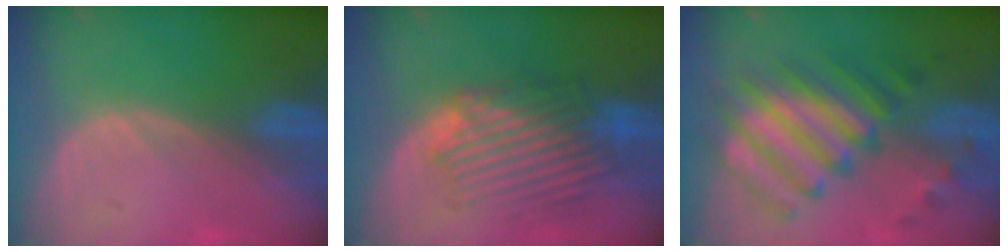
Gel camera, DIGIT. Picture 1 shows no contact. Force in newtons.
{"total": 8.4, "press": 8.0, "slide": 2.5}
{"total": 9.9, "press": 9.7, "slide": 2.2}